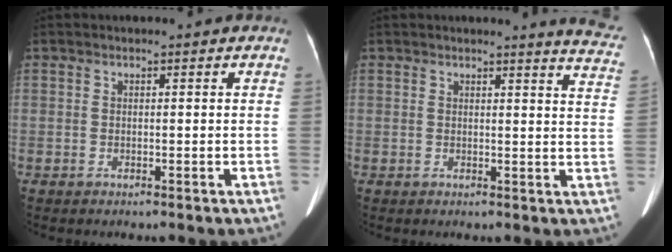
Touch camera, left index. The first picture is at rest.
{"total": 8.1, "force": [7.9, -0.2, 1.8], "torque": [-0.005, -0.067, 0.054]}